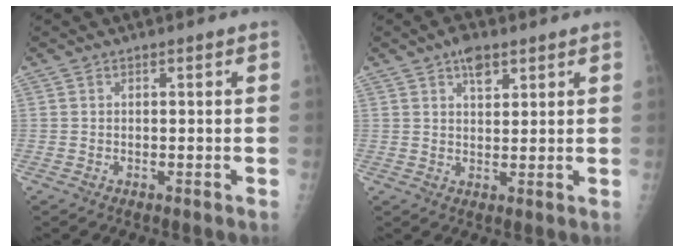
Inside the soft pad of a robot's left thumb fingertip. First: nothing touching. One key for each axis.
{"total": 4.4, "fx": 2.7, "fy": 2.2, "fz": 2.6, "tx": -0.028, "ty": -0.010, "tz": 0.042}